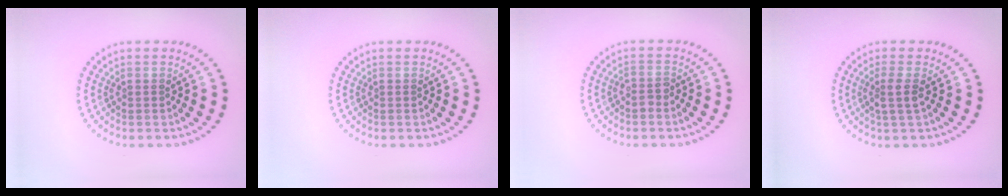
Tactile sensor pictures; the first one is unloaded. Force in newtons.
{"total": 0.0}
{"total": 1.2, "press": 0.9, "slide": 0.7}
{"total": 1.6, "press": 1.3, "slide": 1.0}